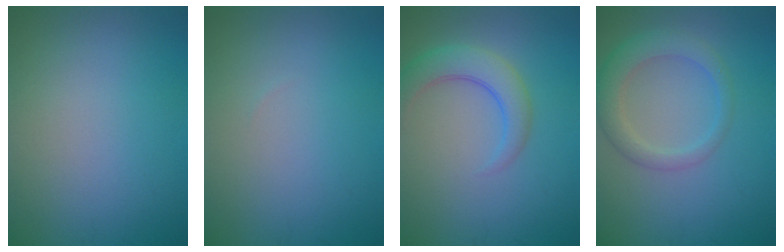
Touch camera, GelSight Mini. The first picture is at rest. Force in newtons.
{"total": 0.0}
{"total": 4.1, "press": 4.1, "slide": 0.3}
{"total": 3.6, "press": 3.6, "slide": 0.3}